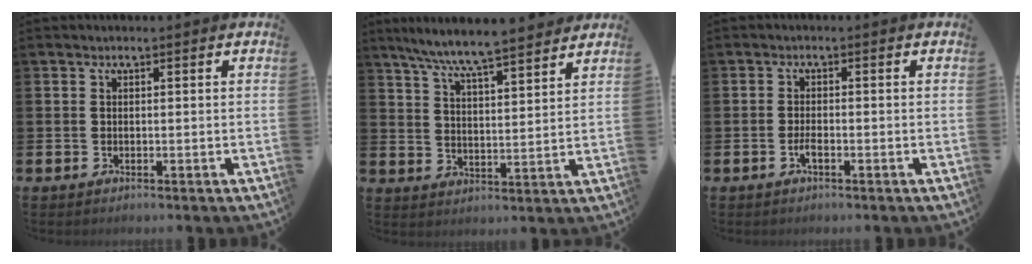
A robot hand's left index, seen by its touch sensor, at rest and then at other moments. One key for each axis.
{"total": 7.6, "fx": 7.2, "fy": 0.1, "fz": 2.5, "tx": -0.076, "ty": -0.039, "tz": 0.129}
{"total": 1.4, "fx": -0.7, "fy": 0.4, "fz": 1.2, "tx": -0.029, "ty": 0.002, "tz": -0.012}